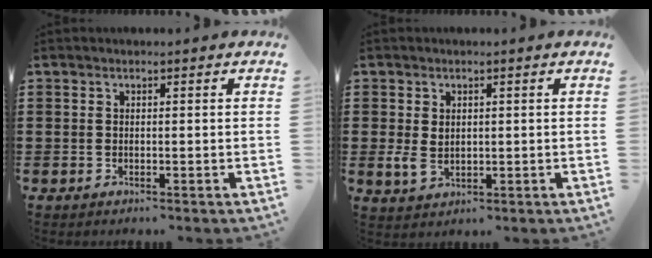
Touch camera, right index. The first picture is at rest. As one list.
[{"total": 3.0, "force": [0.0, 2.1, 2.1], "torque": [-0.045, 0.005, 0.000]}]